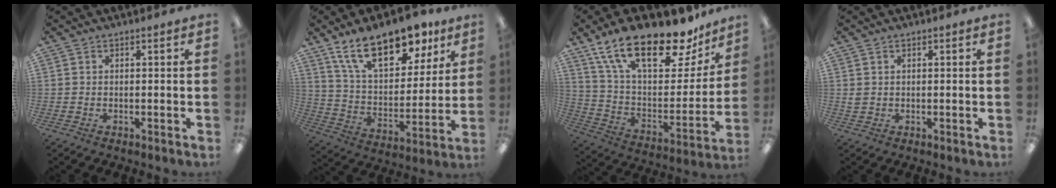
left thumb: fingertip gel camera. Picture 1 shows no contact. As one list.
[{"total": 21.0, "force": [13.5, 10.2, 12.4], "torque": [-0.206, -0.060, 0.234]}, {"total": 25.5, "force": [18.4, 9.5, 14.9], "torque": [-0.248, -0.110, 0.313]}, {"total": 1.2, "force": [0.5, 0.9, 0.6], "torque": [-0.014, 0.004, 0.008]}]